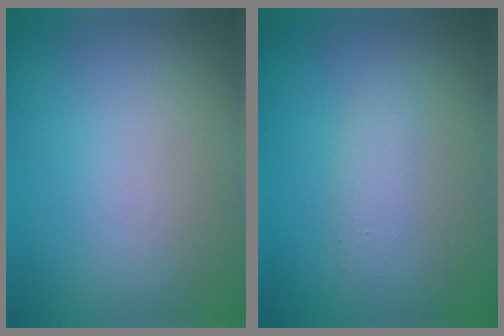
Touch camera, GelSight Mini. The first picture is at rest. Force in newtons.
{"total": 1.4, "press": 1.4, "slide": 0.0}